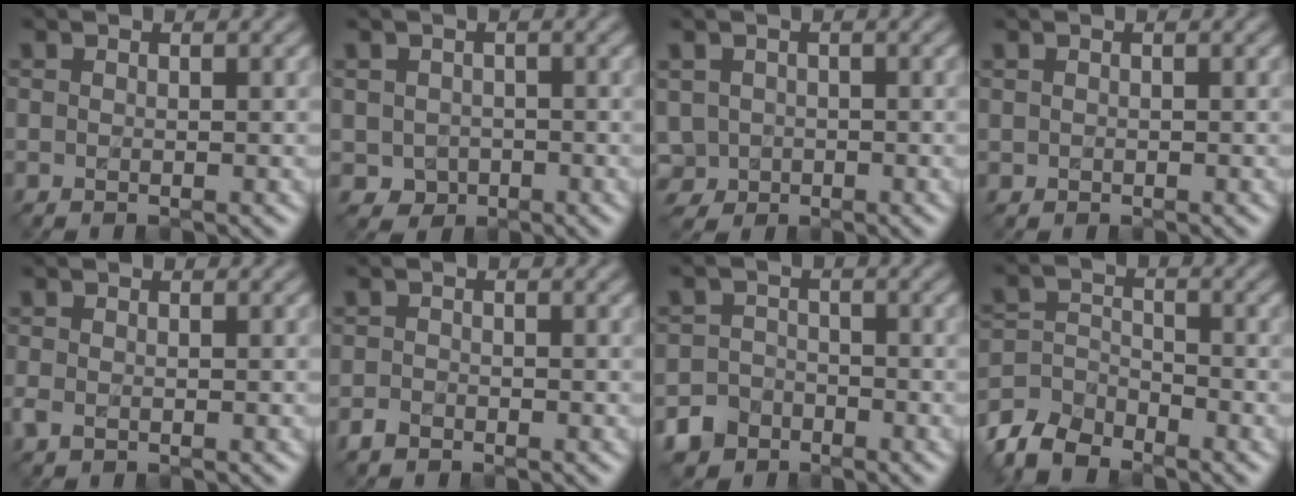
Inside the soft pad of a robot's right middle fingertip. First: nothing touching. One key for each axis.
{"total": 1.2, "fx": -0.3, "fy": 1.2, "fz": -0.1, "tx": 0.003, "ty": 0.003, "tz": -0.006}
{"total": 1.3, "fx": -0.1, "fy": 1.3, "fz": -0.2, "tx": -0.001, "ty": 0.003, "tz": -0.003}
{"total": 0.7, "fx": 0.2, "fy": -0.2, "fz": -0.6, "tx": 0.008, "ty": 0.005, "tz": 0.004}
{"total": 0.0}
{"total": 0.7, "fx": -0.6, "fy": 0.1, "fz": -0.3, "tx": 0.001, "ty": 0.008, "tz": -0.016}
{"total": 4.0, "fx": -3.0, "fy": 2.6, "fz": -0.3, "tx": 0.022, "ty": 0.004, "tz": -0.051}
{"total": 4.8, "fx": -4.2, "fy": 2.0, "fz": 1.1, "tx": -0.032, "ty": 0.003, "tz": -0.094}